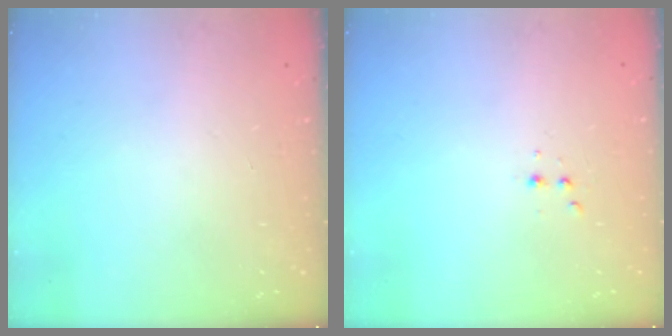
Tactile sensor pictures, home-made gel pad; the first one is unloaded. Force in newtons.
{"total": 2.5, "press": 2.4, "slide": 0.5}